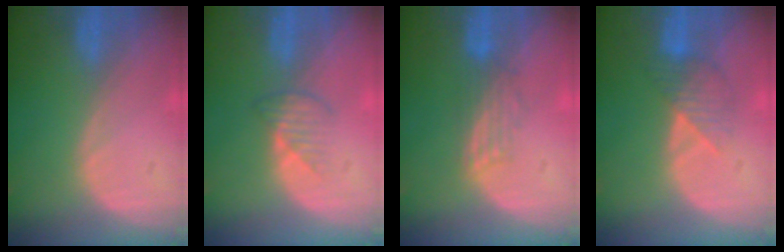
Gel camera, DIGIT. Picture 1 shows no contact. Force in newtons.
{"total": 2.5, "press": 2.5, "slide": 0.4}
{"total": 2.7, "press": 2.7, "slide": 0.4}
{"total": 3.9, "press": 3.7, "slide": 1.4}